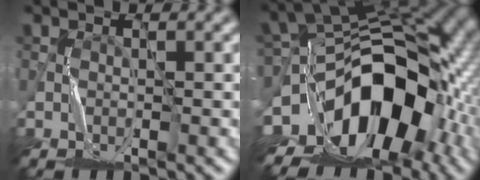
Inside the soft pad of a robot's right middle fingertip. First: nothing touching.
{"total": 15.4, "force": [-6.0, 9.6, 10.4], "torque": [-0.133, 0.007, -0.108]}